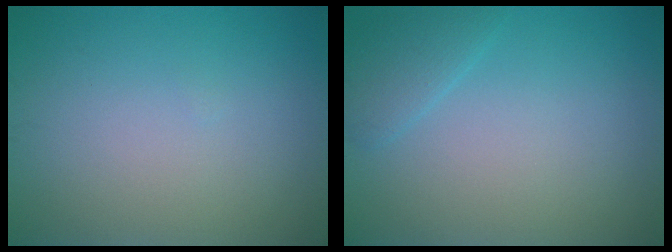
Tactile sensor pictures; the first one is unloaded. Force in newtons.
{"total": 1.7, "press": 1.7, "slide": 0.1}